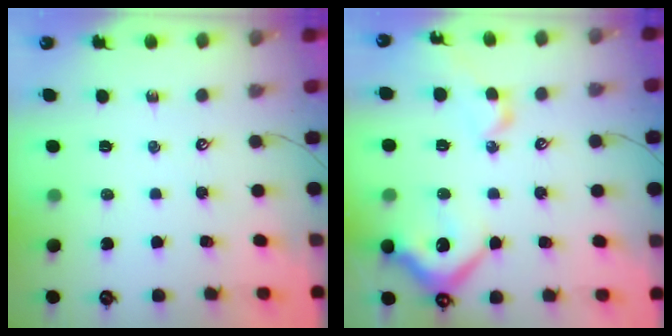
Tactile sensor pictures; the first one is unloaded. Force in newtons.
{"total": 12.5, "press": 12.4, "slide": 2.0}